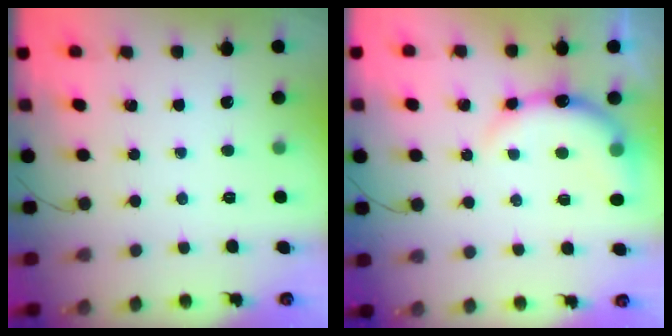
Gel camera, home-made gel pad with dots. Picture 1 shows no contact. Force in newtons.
{"total": 8.5, "press": 8.5, "slide": 0.8}